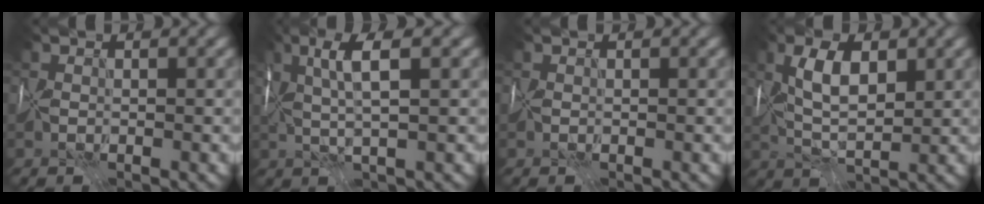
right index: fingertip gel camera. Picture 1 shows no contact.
{"total": 4.5, "force": [1.5, 0.7, 4.2], "torque": [-0.086, 0.005, 0.028]}
{"total": 0.0}
{"total": 5.2, "force": [1.5, 2.2, 4.5], "torque": [-0.089, 0.006, 0.027]}